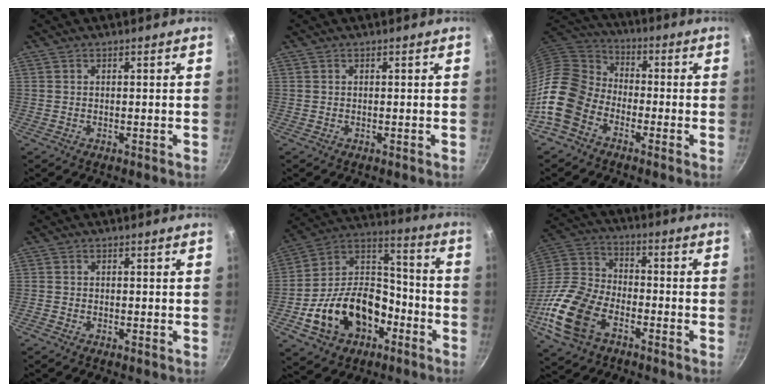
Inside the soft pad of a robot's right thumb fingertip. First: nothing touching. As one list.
[{"total": 0.0}, {"total": 13.7, "force": [-6.2, 9.7, 7.5], "torque": [-0.122, 0.055, -0.146]}, {"total": 0.6, "force": [-0.5, 0.3, 0.1], "torque": [-0.012, 0.006, -0.014]}, {"total": 21.3, "force": [-8.1, 14.6, 13.2], "torque": [-0.207, 0.079, -0.133]}, {"total": 18.4, "force": [-8.3, 11.1, 12.1], "torque": [-0.248, 0.039, -0.176]}]